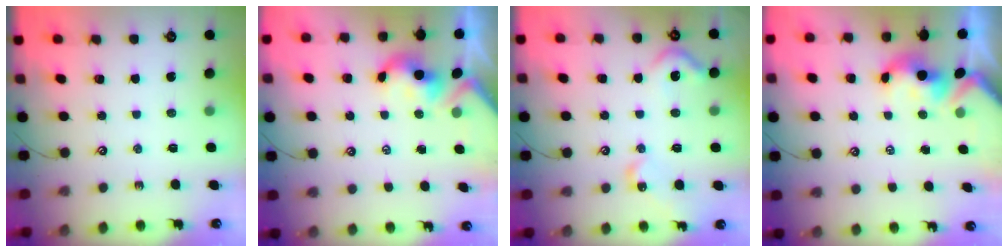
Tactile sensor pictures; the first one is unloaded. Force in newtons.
{"total": 2.0, "press": 1.9, "slide": 0.8}
{"total": 7.8, "press": 7.8, "slide": 0.9}
{"total": 1.7, "press": 1.5, "slide": 0.7}